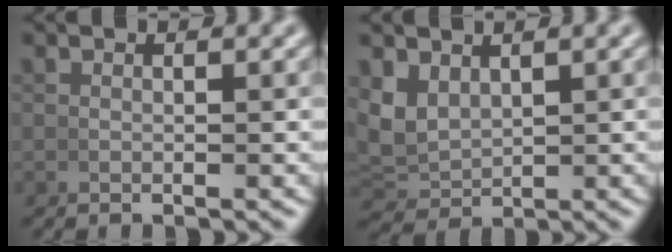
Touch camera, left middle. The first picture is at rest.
{"total": 5.5, "force": [1.4, 4.5, 2.7], "torque": [-0.097, -0.025, 0.042]}